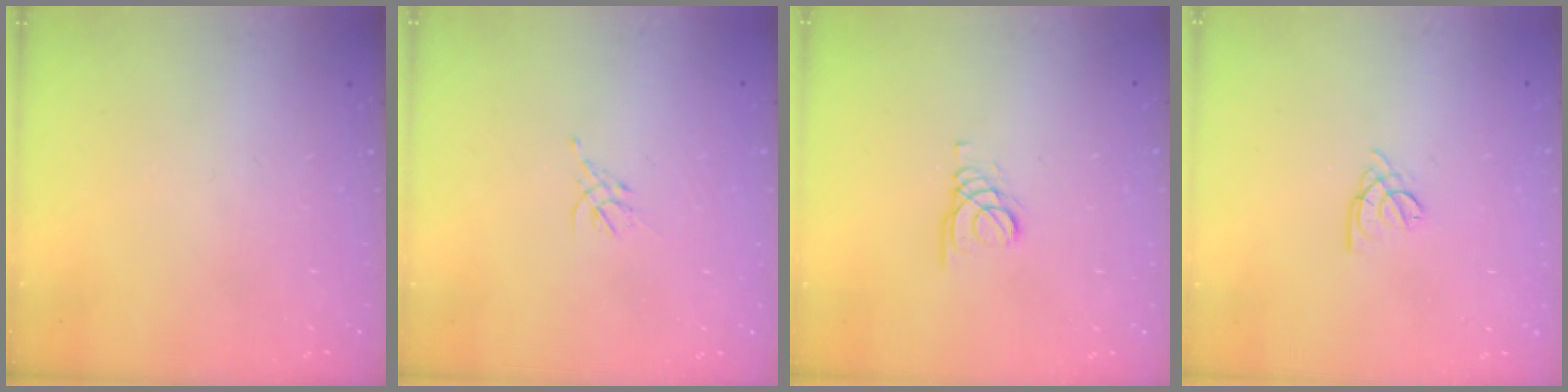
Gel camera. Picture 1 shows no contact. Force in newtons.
{"total": 1.5, "press": 1.4, "slide": 0.6}
{"total": 1.8, "press": 1.8, "slide": 0.2}
{"total": 2.2, "press": 2.1, "slide": 0.5}